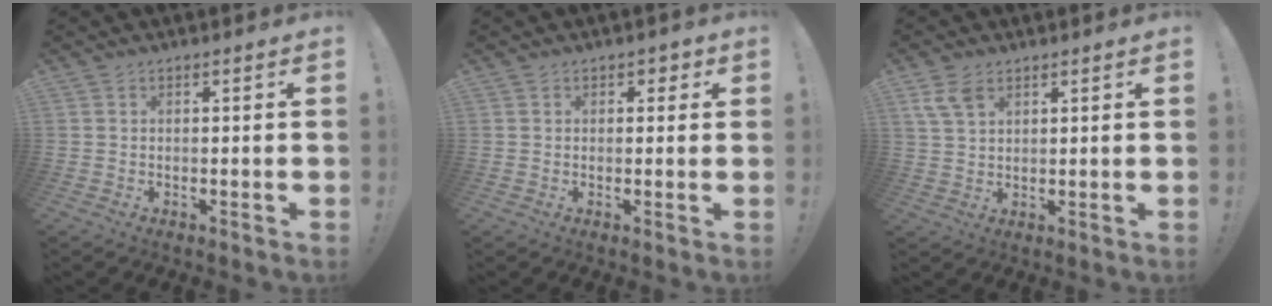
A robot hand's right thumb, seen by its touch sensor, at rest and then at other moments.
{"total": 1.6, "force": [0.5, 1.4, 0.7], "torque": [0.007, -0.004, 0.003]}
{"total": 6.2, "force": [3.5, 3.7, 3.6], "torque": [-0.074, -0.003, 0.072]}